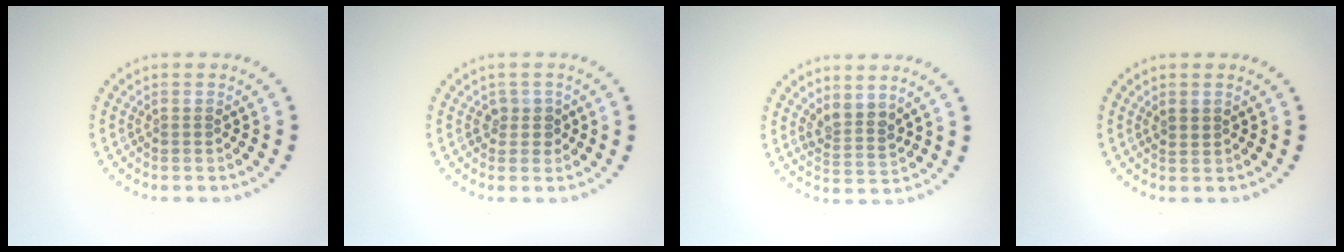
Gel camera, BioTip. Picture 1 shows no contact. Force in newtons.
{"total": 1.4, "press": 1.2, "slide": 0.7}
{"total": 2.4, "press": 1.9, "slide": 1.5}
{"total": 1.0, "press": 0.9, "slide": 0.4}